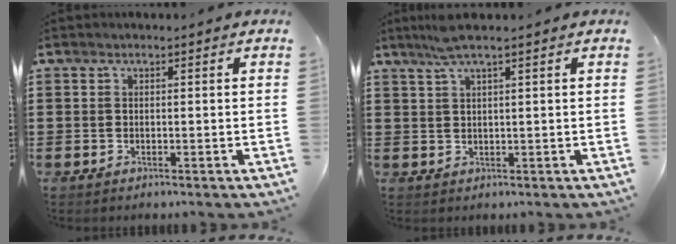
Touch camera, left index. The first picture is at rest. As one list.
[{"total": 3.2, "force": [2.0, -0.2, 2.5], "torque": [-0.053, 0.002, 0.036]}]